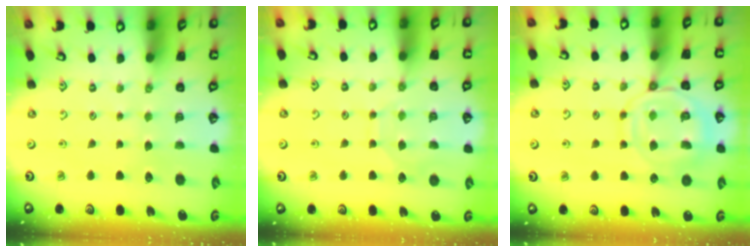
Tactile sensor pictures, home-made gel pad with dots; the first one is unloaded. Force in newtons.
{"total": 7.8, "press": 7.7, "slide": 0.6}
{"total": 13.7, "press": 13.7, "slide": 1.3}